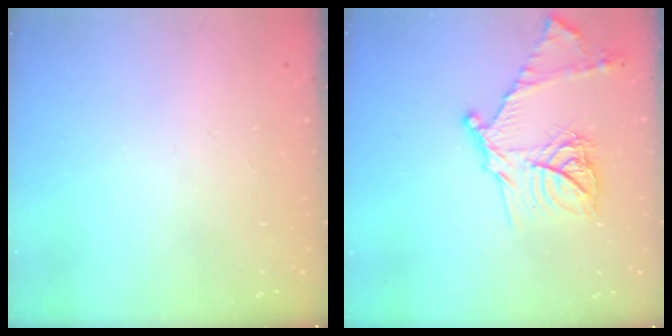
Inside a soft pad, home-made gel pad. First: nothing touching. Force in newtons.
{"total": 18.3, "press": 18.2, "slide": 1.7}